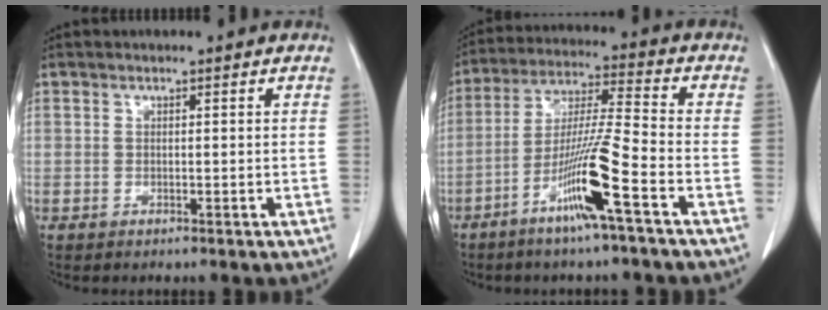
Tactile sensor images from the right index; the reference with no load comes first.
{"total": 11.6, "force": [-5.8, -1.1, 10.0], "torque": [-0.196, -0.010, -0.112]}